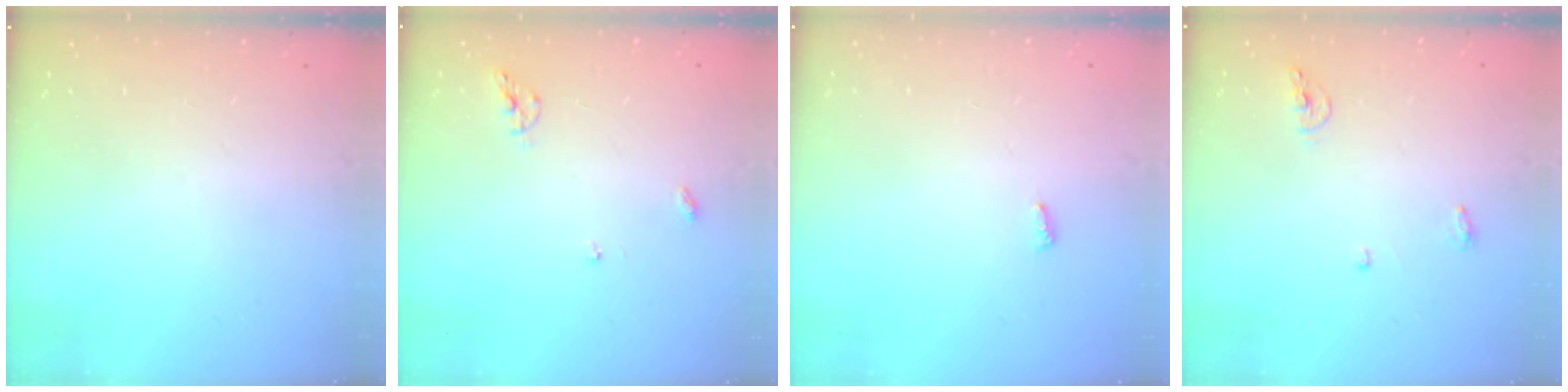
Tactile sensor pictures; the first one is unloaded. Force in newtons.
{"total": 6.2, "press": 6.2, "slide": 0.1}
{"total": 2.8, "press": 2.8, "slide": 0.4}
{"total": 4.8, "press": 4.7, "slide": 0.8}